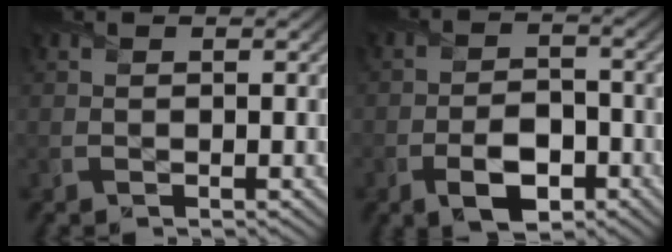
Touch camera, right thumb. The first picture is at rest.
{"total": 5.8, "force": [-2.8, 3.2, 3.8], "torque": [-0.066, -0.006, -0.055]}